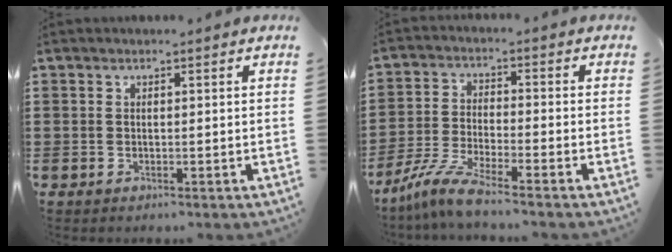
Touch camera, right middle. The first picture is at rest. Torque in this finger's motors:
{"motor_torque": [1.72, -0.42, 0.25, 0.15]}